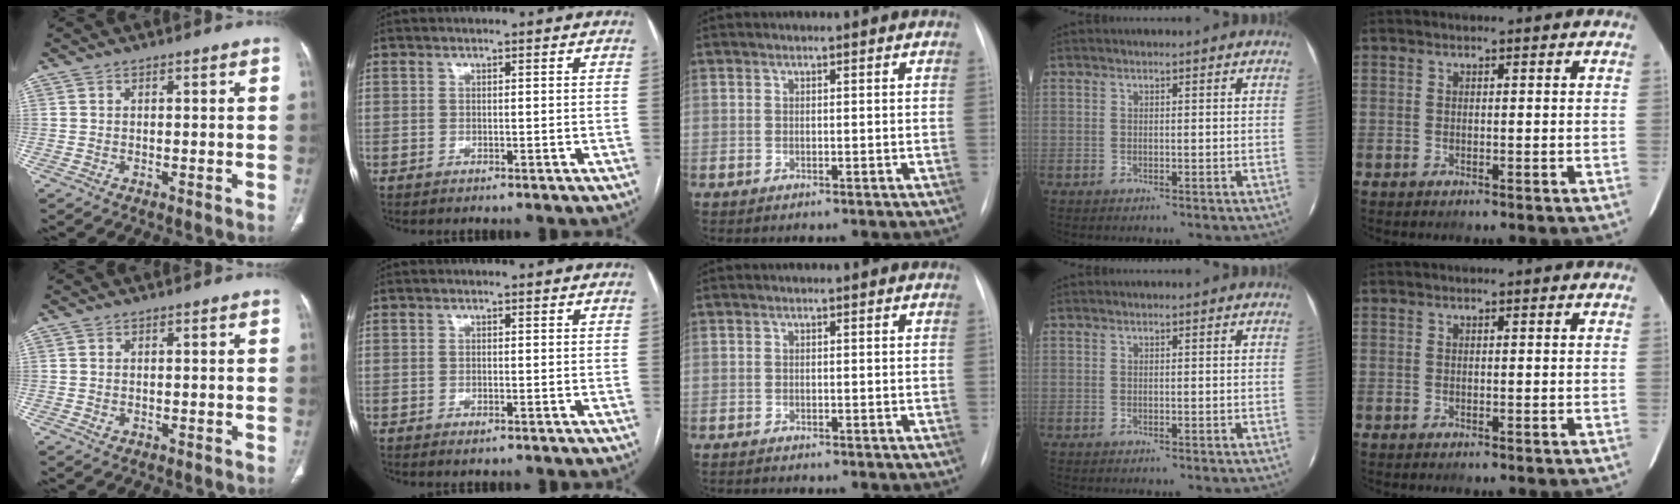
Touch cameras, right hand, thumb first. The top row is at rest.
{"thumb": {"total": 1.0, "force": [-0.1, 0.8, 0.6], "torque": [-0.013, -0.001, 0.002]}, "index": {"total": 0.9, "force": [-0.5, 0.3, 0.7], "torque": [-0.009, -0.001, -0.006]}, "middle": {"total": 0.5, "force": [-0.5, -0.1, 0.0], "torque": [-0.003, -0.003, -0.011]}}